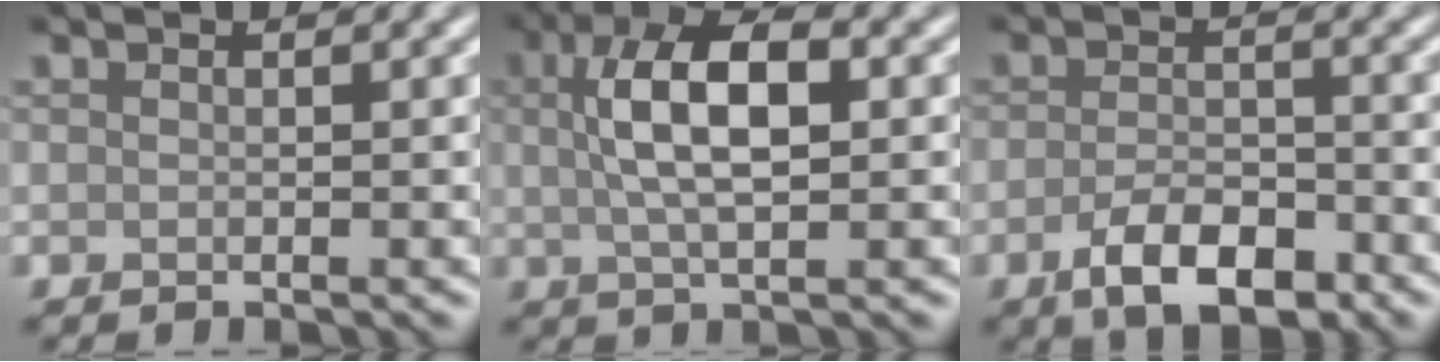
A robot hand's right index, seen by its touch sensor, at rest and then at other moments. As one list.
[{"total": 6.8, "force": [1.1, 2.7, 6.1], "torque": [-0.113, 0.011, 0.018]}, {"total": 5.0, "force": [-2.7, 2.3, 3.5], "torque": [-0.056, -0.001, -0.050]}]